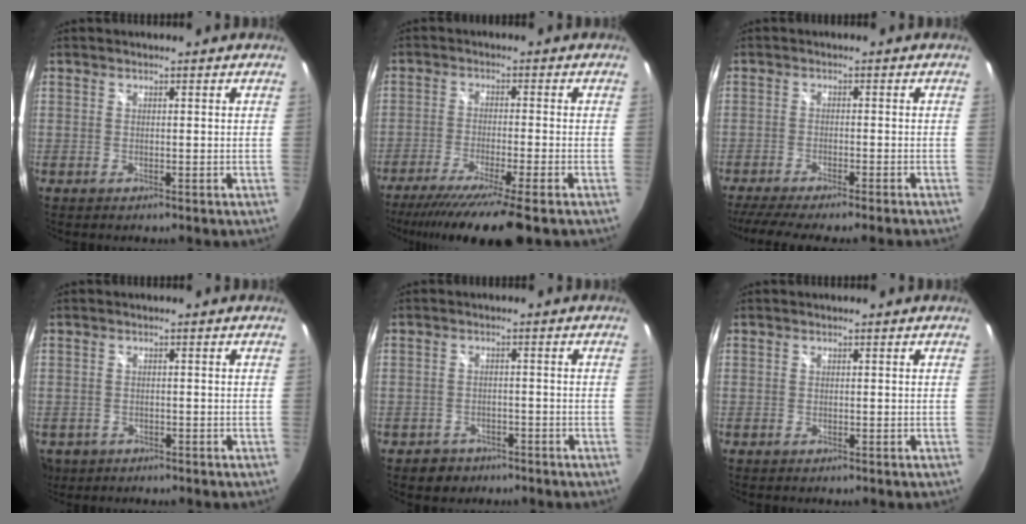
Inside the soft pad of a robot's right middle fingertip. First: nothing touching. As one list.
[{"total": 14.1, "force": [-11.3, -0.8, 8.3], "torque": [-0.159, -0.046, -0.181]}, {"total": 9.4, "force": [-8.1, -0.9, 4.8], "torque": [-0.104, -0.034, -0.126]}, {"total": 5.9, "force": [-2.7, 4.7, 2.5], "torque": [-0.067, -0.014, -0.036]}, {"total": 4.1, "force": [-2.8, 3.0, 0.7], "torque": [-0.026, -0.001, -0.037]}, {"total": 0.0}]